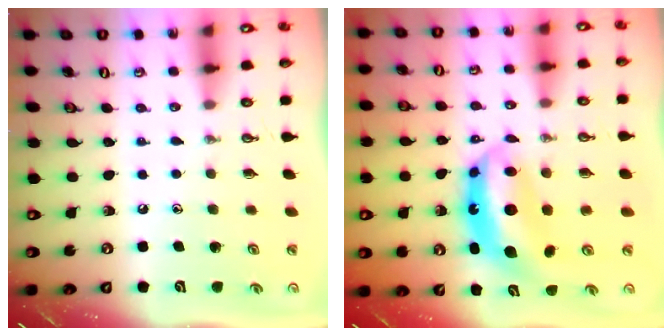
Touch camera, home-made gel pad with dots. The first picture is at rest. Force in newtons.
{"total": 7.9, "press": 7.9, "slide": 0.5}